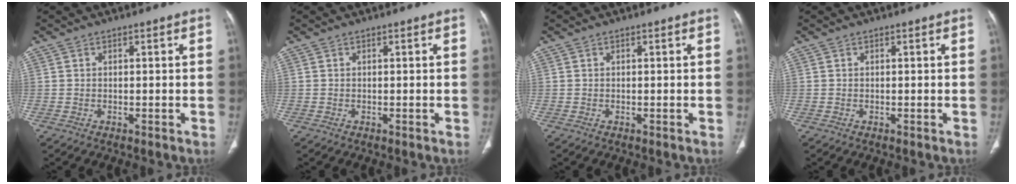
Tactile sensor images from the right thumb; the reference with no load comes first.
{"total": 0.0}
{"total": 0.0}
{"total": 0.0}